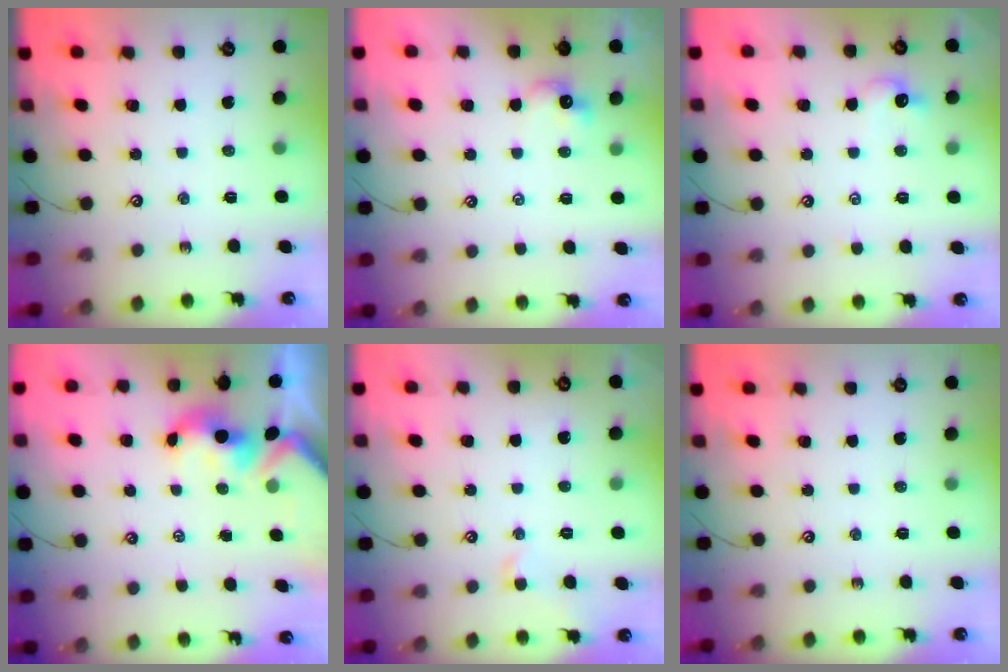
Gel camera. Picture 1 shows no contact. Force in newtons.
{"total": 1.2, "press": 1.1, "slide": 0.5}
{"total": 1.5, "press": 1.5, "slide": 0.4}
{"total": 1.6, "press": 1.4, "slide": 0.7}
{"total": 0.8, "press": 0.7, "slide": 0.5}
{"total": 0.0}